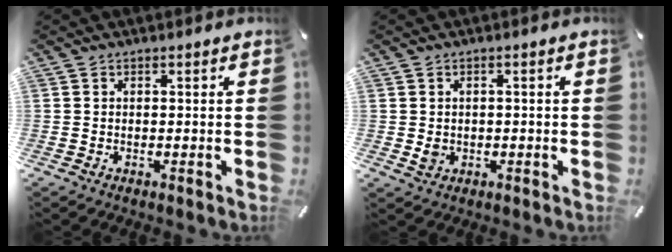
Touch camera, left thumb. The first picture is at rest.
{"total": 2.2, "force": [-0.5, 1.9, 1.1], "torque": [-0.011, -0.001, -0.010]}